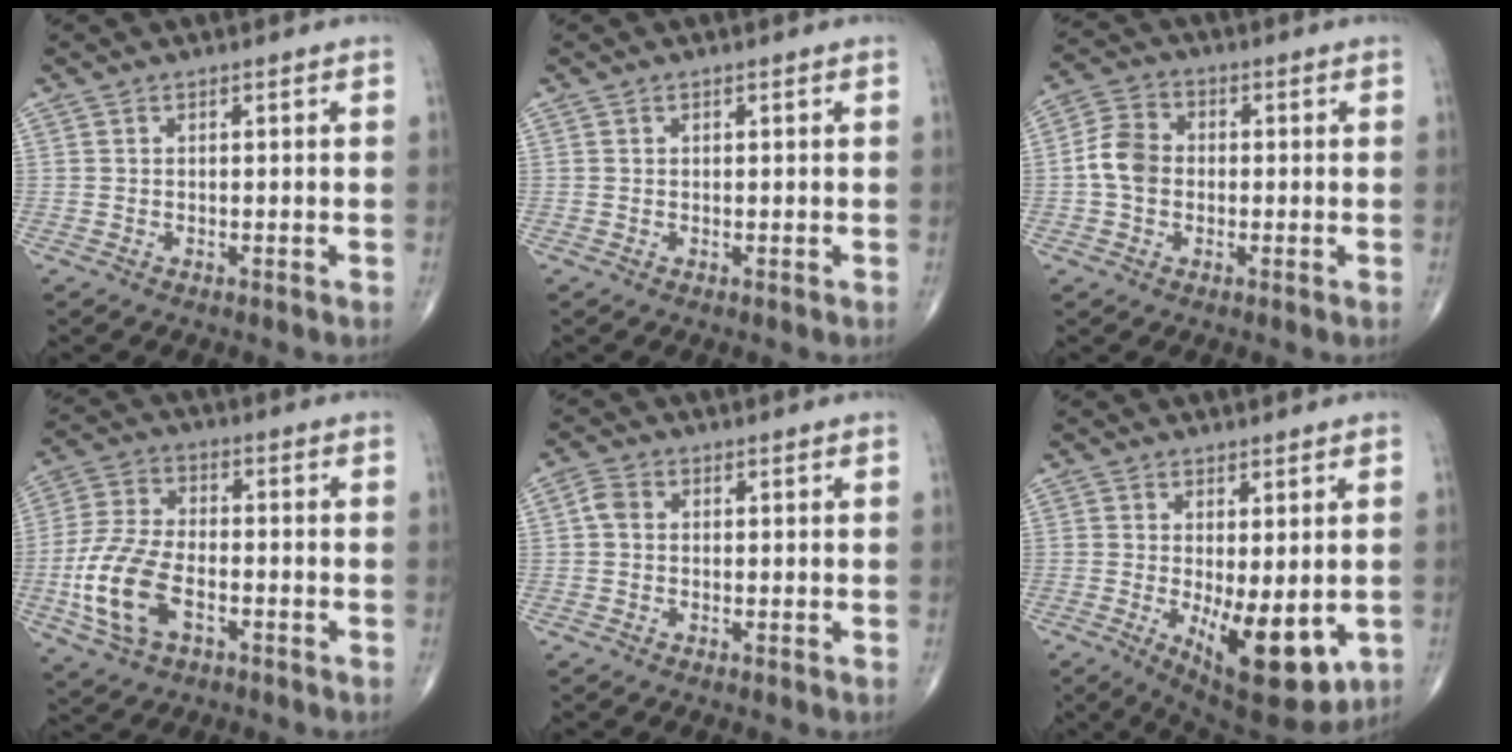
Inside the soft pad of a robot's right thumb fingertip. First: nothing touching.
{"total": 0.0}
{"total": 6.5, "force": [-0.6, 5.0, 4.0], "torque": [-0.071, 0.020, -0.022]}
{"total": 13.1, "force": [-4.1, 7.1, 10.2], "torque": [-0.219, 0.015, -0.078]}
{"total": 2.4, "force": [0.1, 1.9, 1.4], "torque": [-0.026, 0.008, -0.004]}
{"total": 12.5, "force": [-2.6, 4.9, 11.2], "torque": [-0.148, -0.026, -0.020]}